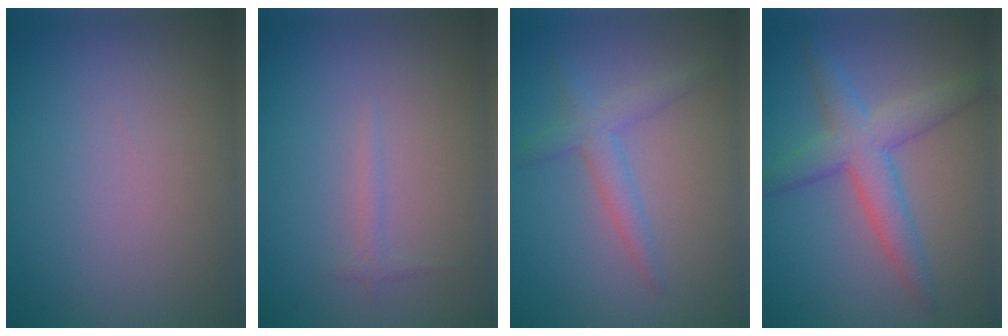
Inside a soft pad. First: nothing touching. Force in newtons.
{"total": 0.7, "press": 0.7, "slide": 0.1}
{"total": 2.4, "press": 2.4, "slide": 0.3}
{"total": 4.7, "press": 4.7, "slide": 0.1}